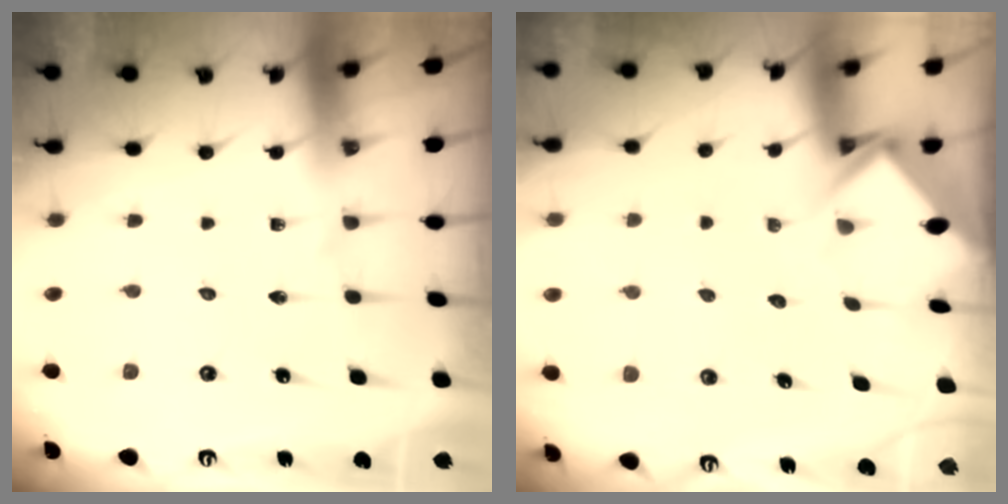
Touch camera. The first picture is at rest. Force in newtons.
{"total": 3.8, "press": 3.8, "slide": 0.2}